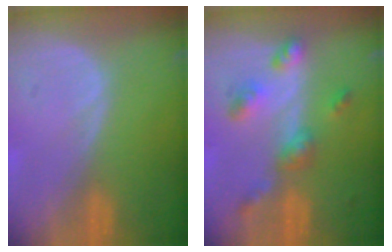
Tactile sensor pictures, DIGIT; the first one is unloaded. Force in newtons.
{"total": 6.6, "press": 5.8, "slide": 3.2}